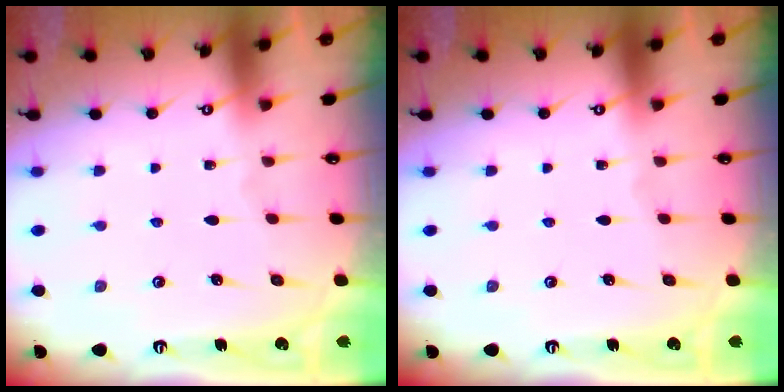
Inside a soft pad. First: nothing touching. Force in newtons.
{"total": 0.0}